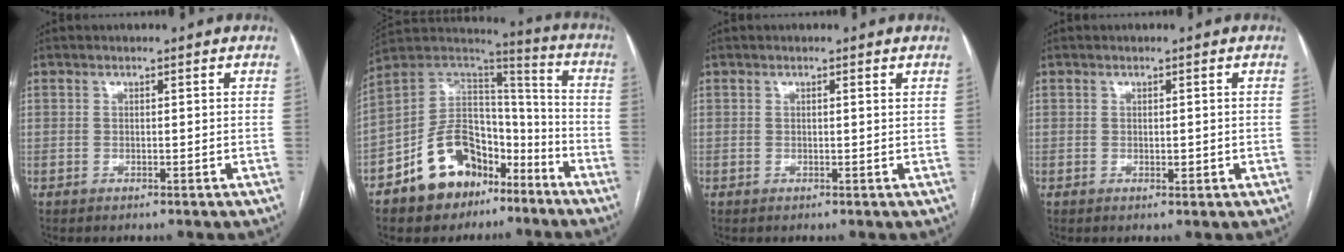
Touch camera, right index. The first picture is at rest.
{"total": 16.2, "force": [-9.4, 10.3, 8.4], "torque": [-0.150, 0.055, -0.156]}
{"total": 0.5, "force": [0.3, 0.0, 0.4], "torque": [-0.007, 0.001, 0.003]}
{"total": 1.0, "force": [-0.1, 0.3, 0.9], "torque": [-0.014, -0.003, 0.001]}